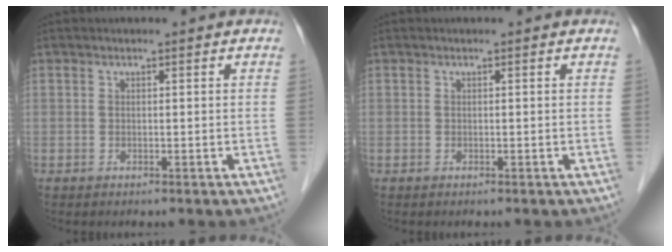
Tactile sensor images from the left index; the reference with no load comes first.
{"total": 0.0}